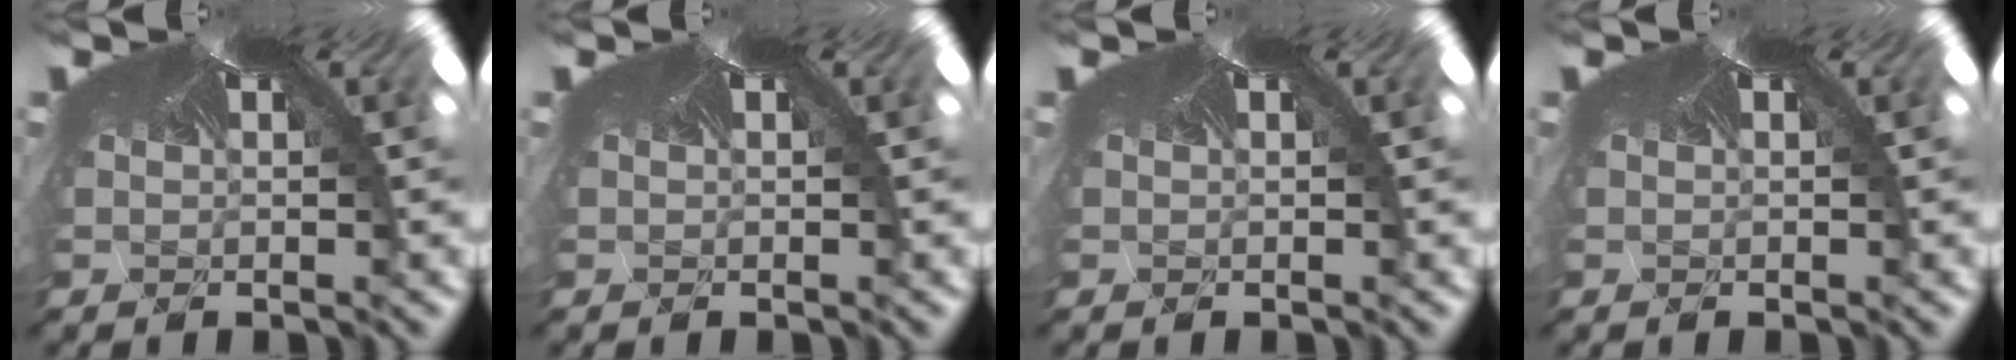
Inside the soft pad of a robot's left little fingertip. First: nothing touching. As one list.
[{"total": 0.0}, {"total": 0.0}, {"total": 0.0}]